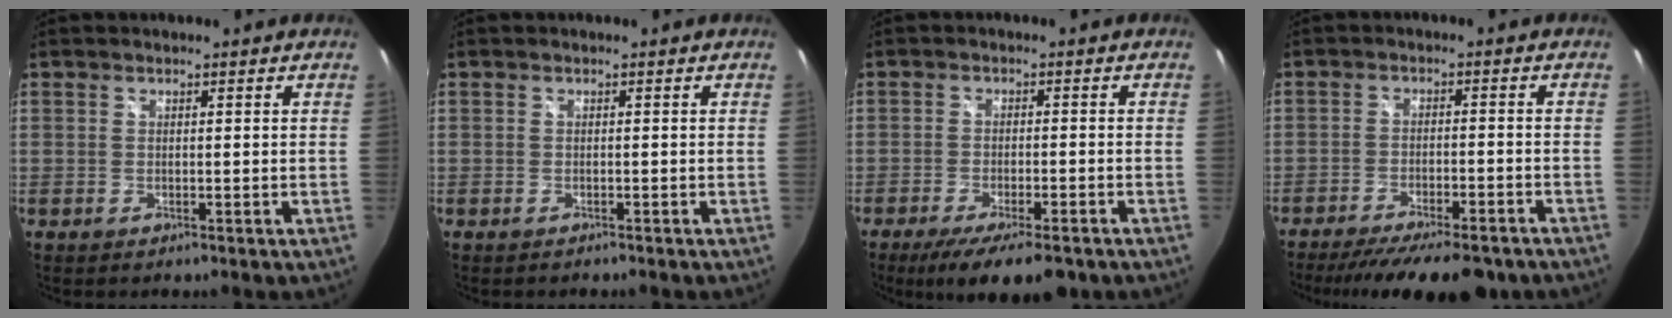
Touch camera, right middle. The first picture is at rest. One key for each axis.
{"total": 0.6, "fx": -0.5, "fy": 0.2, "fz": 0.2, "tx": -0.006, "ty": 0.000, "tz": -0.007}
{"total": 10.9, "fx": -7.8, "fy": 2.9, "fz": 7.0, "tx": -0.139, "ty": -0.030, "tz": -0.121}
{"total": 16.9, "fx": -13.6, "fy": 4.5, "fz": 8.9, "tx": -0.171, "ty": -0.033, "tz": -0.192}